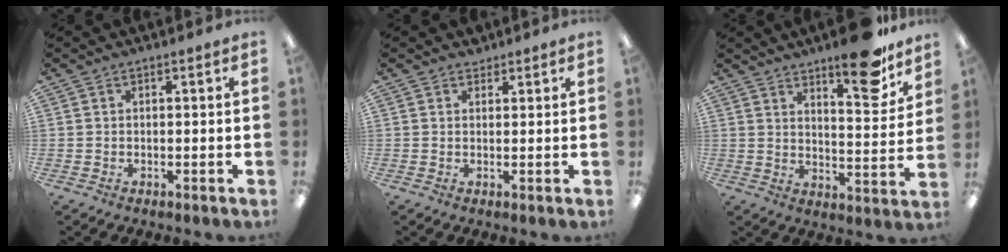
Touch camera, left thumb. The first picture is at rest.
{"total": 1.7, "force": [1.5, 0.9, 0.2], "torque": [0.003, -0.004, 0.027]}
{"total": 14.9, "force": [11.1, 4.2, 9.0], "torque": [-0.106, -0.078, 0.178]}